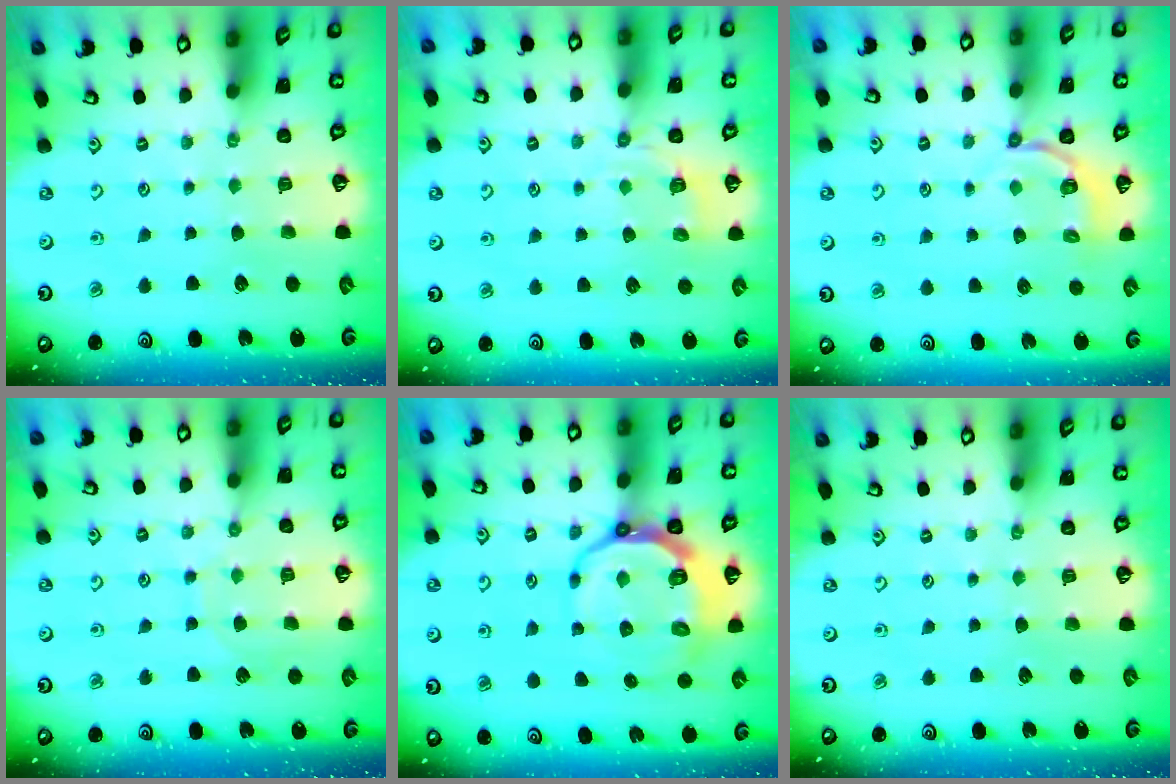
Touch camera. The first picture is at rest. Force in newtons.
{"total": 4.2, "press": 3.5, "slide": 2.3}
{"total": 4.3, "press": 3.3, "slide": 2.7}
{"total": 7.5, "press": 7.5, "slide": 0.5}
{"total": 11.5, "press": 10.8, "slide": 3.9}
{"total": 0.0}